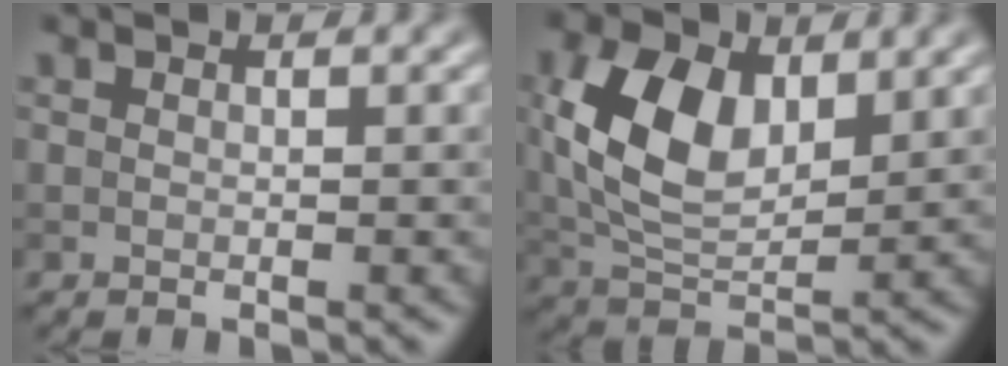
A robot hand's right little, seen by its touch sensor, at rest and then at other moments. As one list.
[{"total": 8.2, "force": [2.1, 5.0, 6.2], "torque": [-0.137, 0.003, 0.040]}]